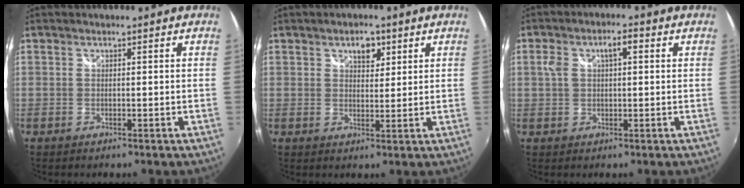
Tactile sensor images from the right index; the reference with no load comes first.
{"total": 3.9, "force": [2.1, 2.3, 2.3], "torque": [-0.031, 0.008, 0.034]}
{"total": 4.9, "force": [1.2, 2.5, 4.1], "torque": [-0.075, 0.015, 0.023]}